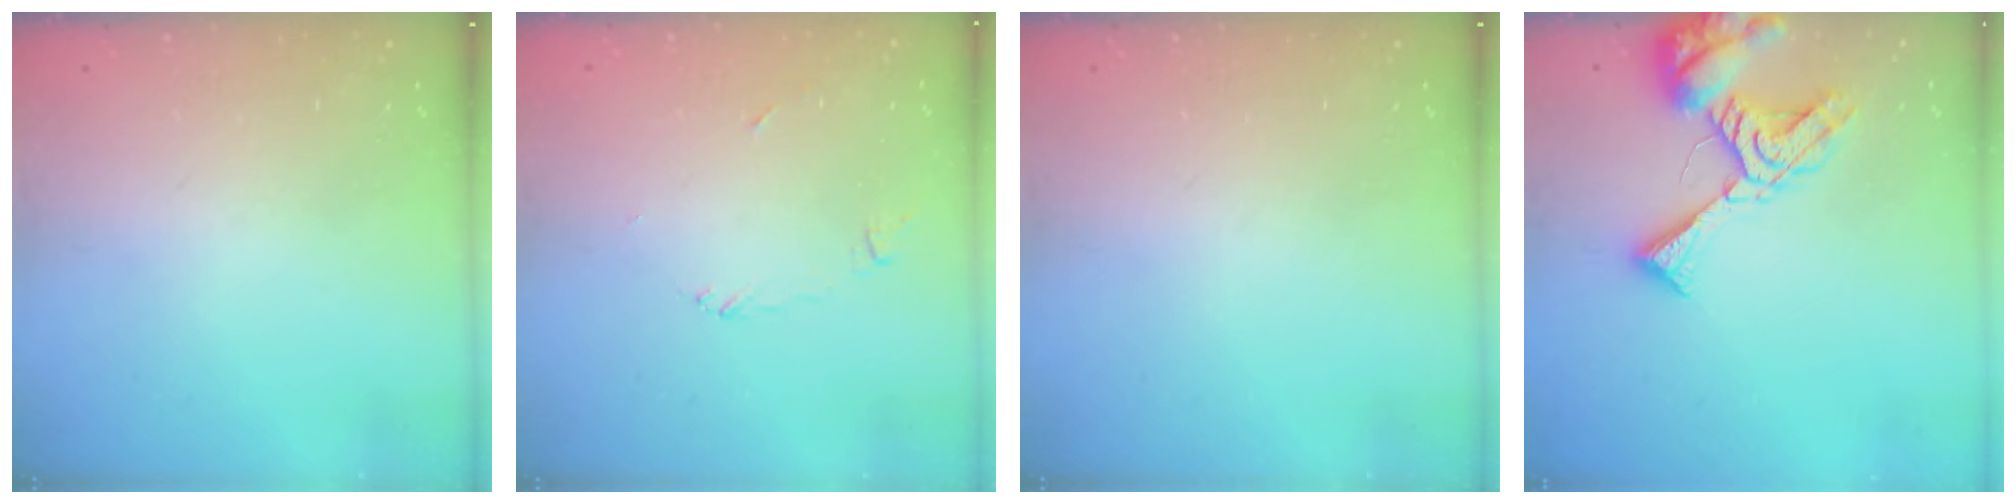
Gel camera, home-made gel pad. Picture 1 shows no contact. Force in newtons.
{"total": 4.3, "press": 4.3, "slide": 0.2}
{"total": 0.0}
{"total": 13.9, "press": 13.8, "slide": 1.9}